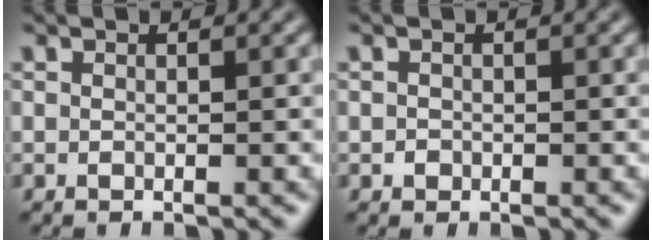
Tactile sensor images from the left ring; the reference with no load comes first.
{"total": 0.7, "force": [-0.2, 0.6, 0.1], "torque": [0.003, -0.004, -0.005]}